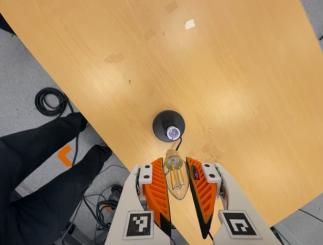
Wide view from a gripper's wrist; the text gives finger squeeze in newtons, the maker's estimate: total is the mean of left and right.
{"total": 16.1, "left": 18.2, "right": 14.0}